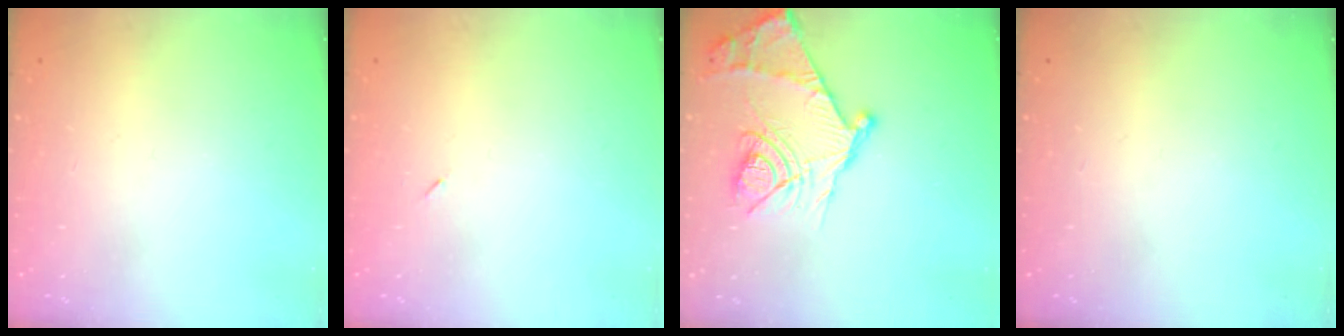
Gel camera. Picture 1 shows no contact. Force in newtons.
{"total": 2.6, "press": 2.3, "slide": 1.2}
{"total": 18.9, "press": 18.8, "slide": 1.6}
{"total": 0.0}